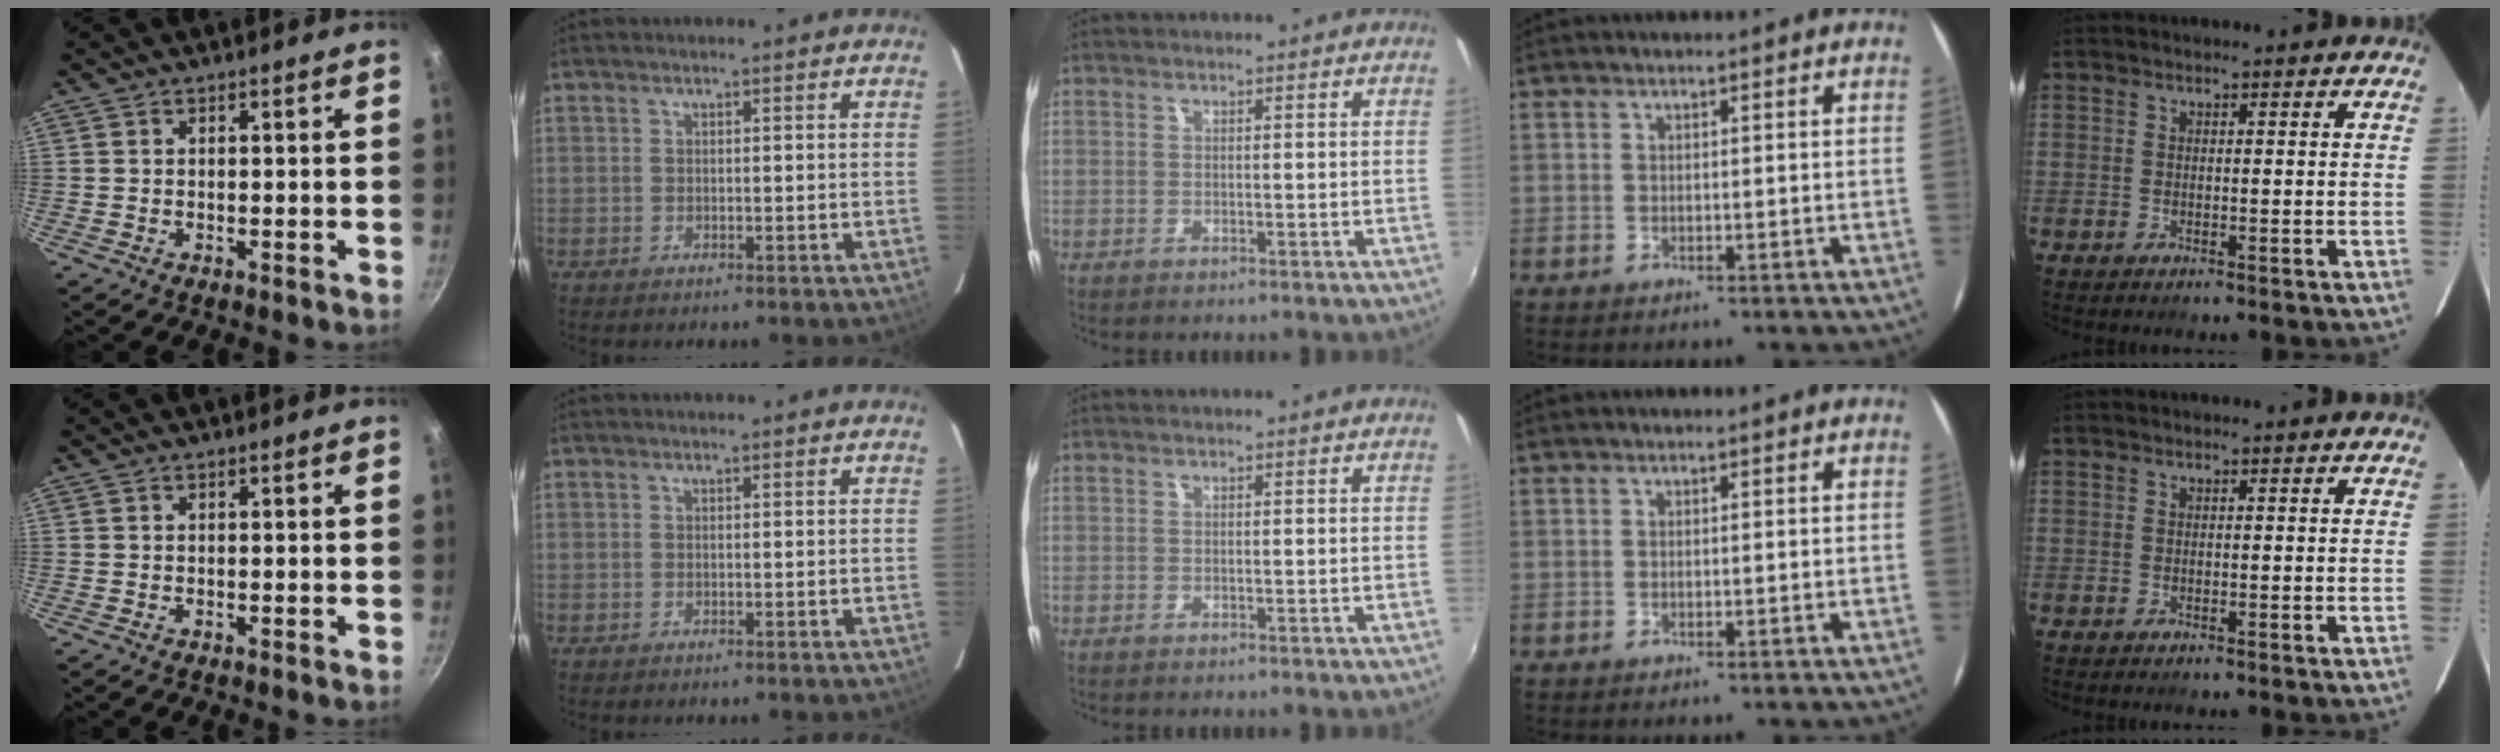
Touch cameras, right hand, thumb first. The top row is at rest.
{}